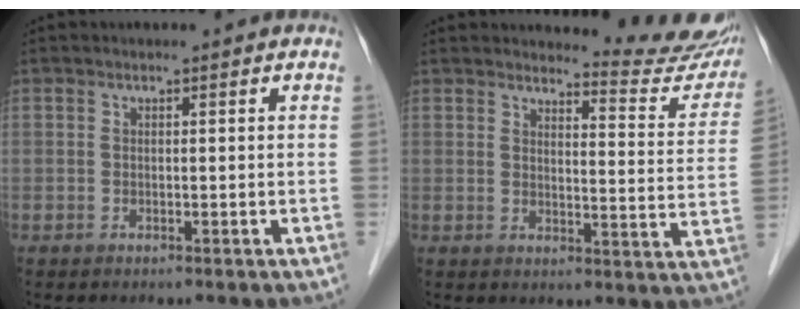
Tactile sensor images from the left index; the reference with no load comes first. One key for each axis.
{"total": 11.7, "fx": 11.6, "fy": 0.8, "fz": 1.6, "tx": -0.005, "ty": -0.079, "tz": 0.118}